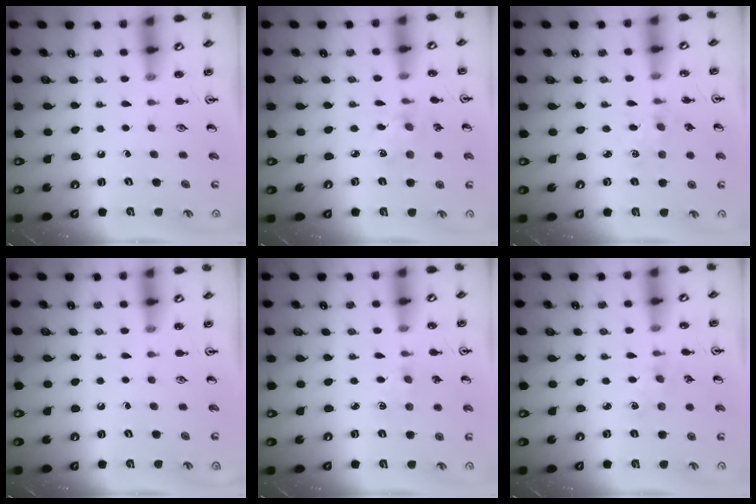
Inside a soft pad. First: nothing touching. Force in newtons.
{"total": 3.2, "press": 3.2, "slide": 0.4}
{"total": 1.1, "press": 1.1, "slide": 0.2}
{"total": 0.0}
{"total": 1.7, "press": 1.7, "slide": 0.3}
{"total": 2.4, "press": 2.4, "slide": 0.3}